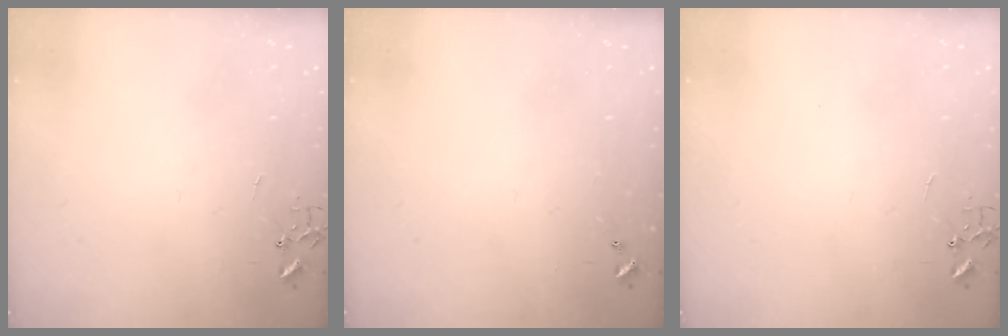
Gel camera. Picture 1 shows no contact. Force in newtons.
{"total": 0.0}
{"total": 0.0}